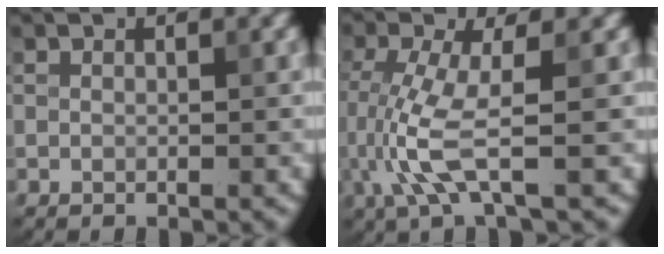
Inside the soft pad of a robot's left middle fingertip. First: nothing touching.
{"total": 4.9, "force": [-1.2, 1.0, 4.6], "torque": [-0.124, -0.007, -0.020]}